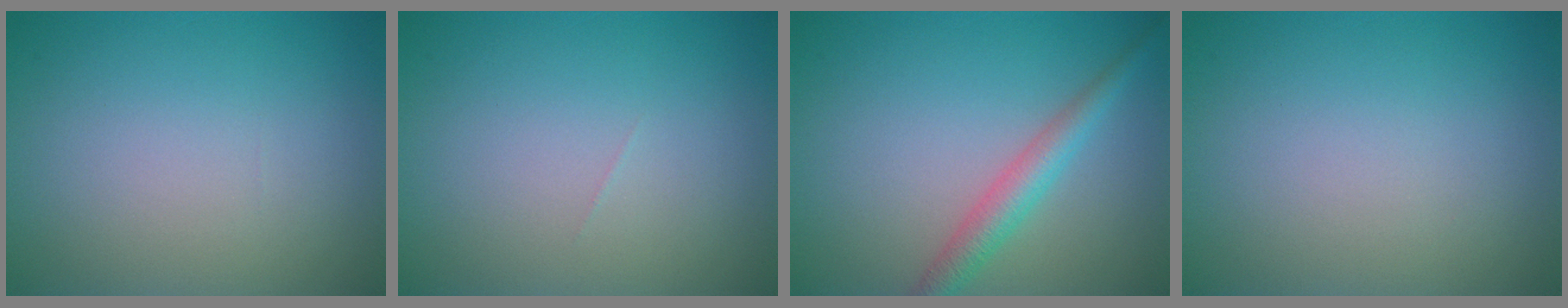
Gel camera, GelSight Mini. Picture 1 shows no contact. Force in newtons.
{"total": 0.0}
{"total": 2.9, "press": 2.9, "slide": 0.1}
{"total": 0.0}